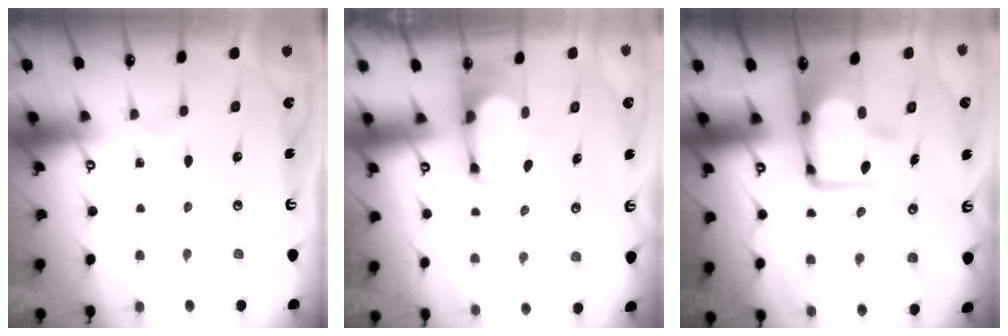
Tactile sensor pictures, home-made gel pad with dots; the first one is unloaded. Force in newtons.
{"total": 1.8, "press": 1.7, "slide": 0.5}
{"total": 9.2, "press": 9.0, "slide": 1.8}